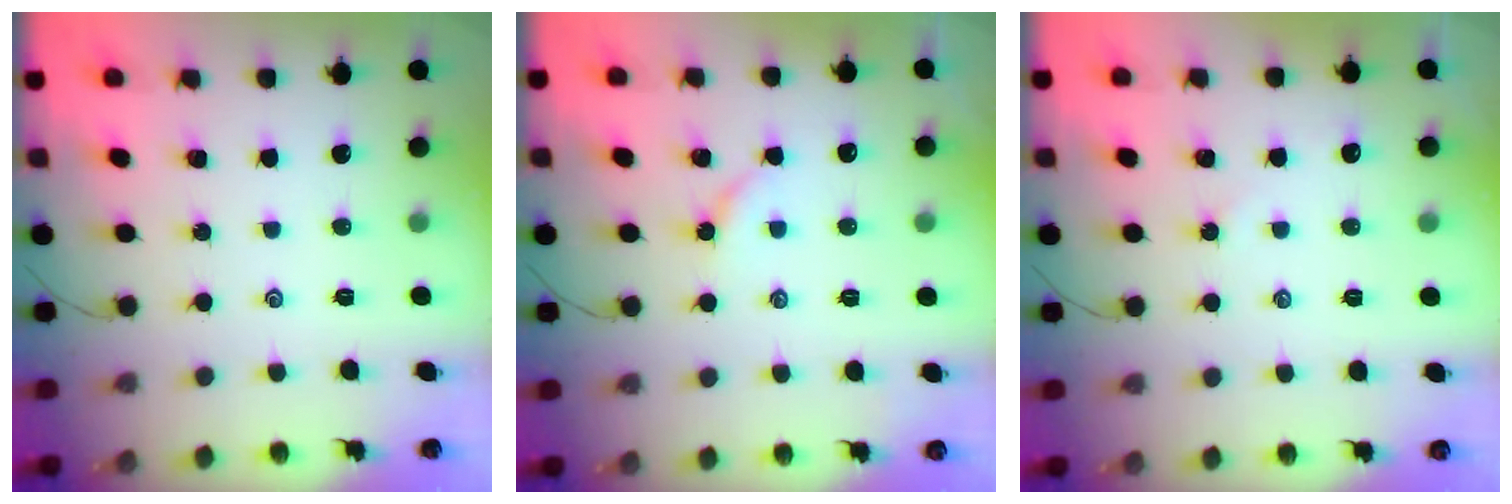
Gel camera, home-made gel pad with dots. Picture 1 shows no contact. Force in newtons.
{"total": 2.7, "press": 2.6, "slide": 0.5}
{"total": 2.8, "press": 2.8, "slide": 0.5}